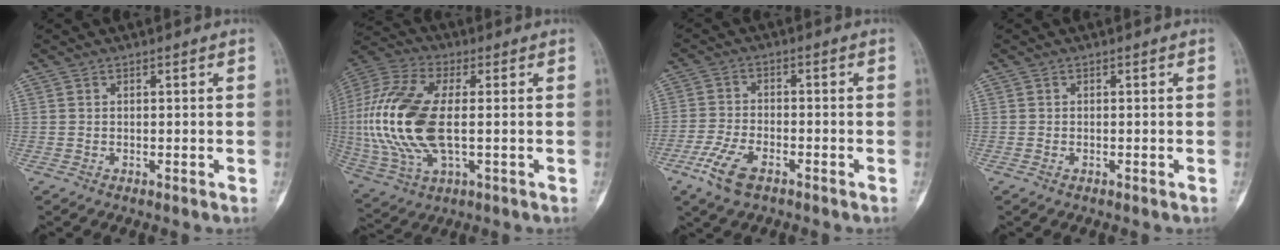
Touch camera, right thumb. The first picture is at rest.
{"total": 20.2, "force": [-0.2, 9.7, 17.7], "torque": [-0.395, 0.003, -0.002]}
{"total": 7.2, "force": [-4.3, 3.3, 4.8], "torque": [-0.110, 0.010, -0.082]}
{"total": 0.0}